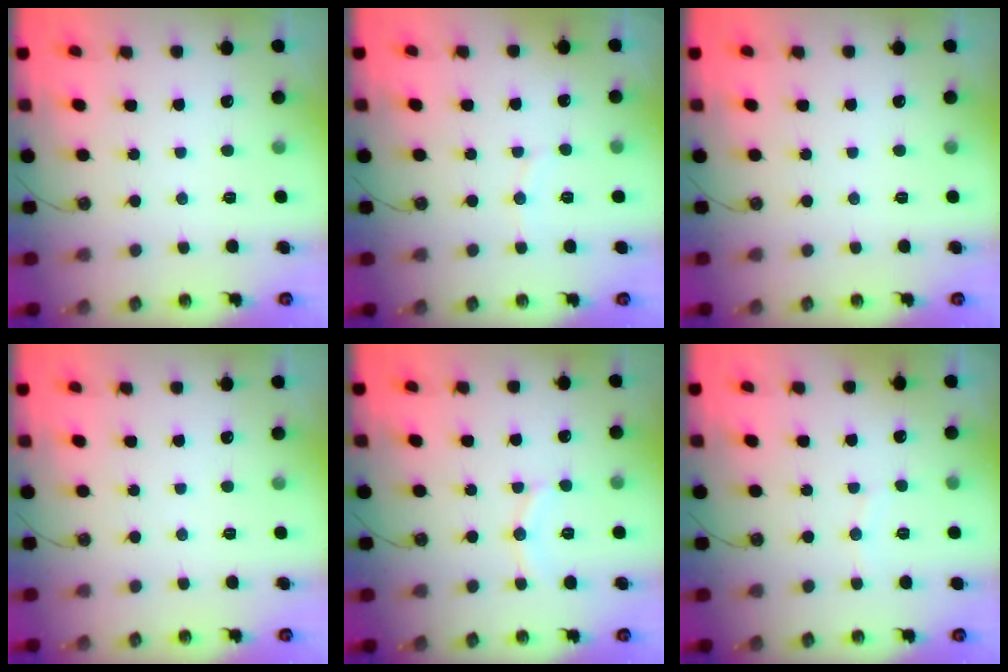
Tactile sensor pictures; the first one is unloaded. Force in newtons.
{"total": 3.2, "press": 3.2, "slide": 0.1}
{"total": 0.0}
{"total": 0.0}
{"total": 7.4, "press": 7.3, "slide": 0.7}
{"total": 2.4, "press": 2.3, "slide": 0.3}